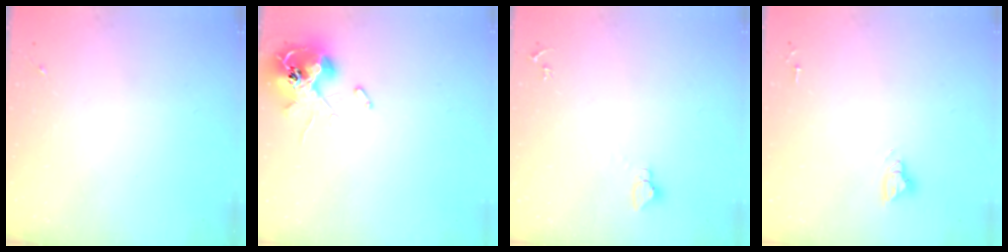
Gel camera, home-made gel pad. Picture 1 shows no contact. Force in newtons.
{"total": 12.4, "press": 12.4, "slide": 1.0}
{"total": 2.8, "press": 2.8, "slide": 0.2}
{"total": 4.8, "press": 4.7, "slide": 0.4}